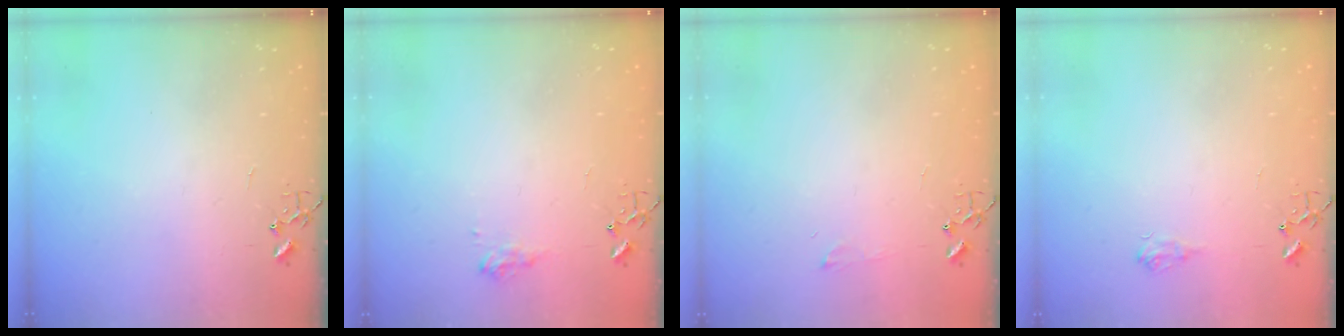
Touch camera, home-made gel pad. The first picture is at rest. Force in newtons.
{"total": 7.7, "press": 7.7, "slide": 0.4}
{"total": 4.2, "press": 4.2, "slide": 0.6}
{"total": 6.2, "press": 6.1, "slide": 0.8}